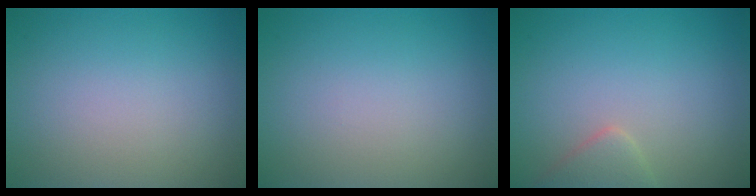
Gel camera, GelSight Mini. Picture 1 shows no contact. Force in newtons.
{"total": 0.0}
{"total": 1.9, "press": 1.9, "slide": 0.1}